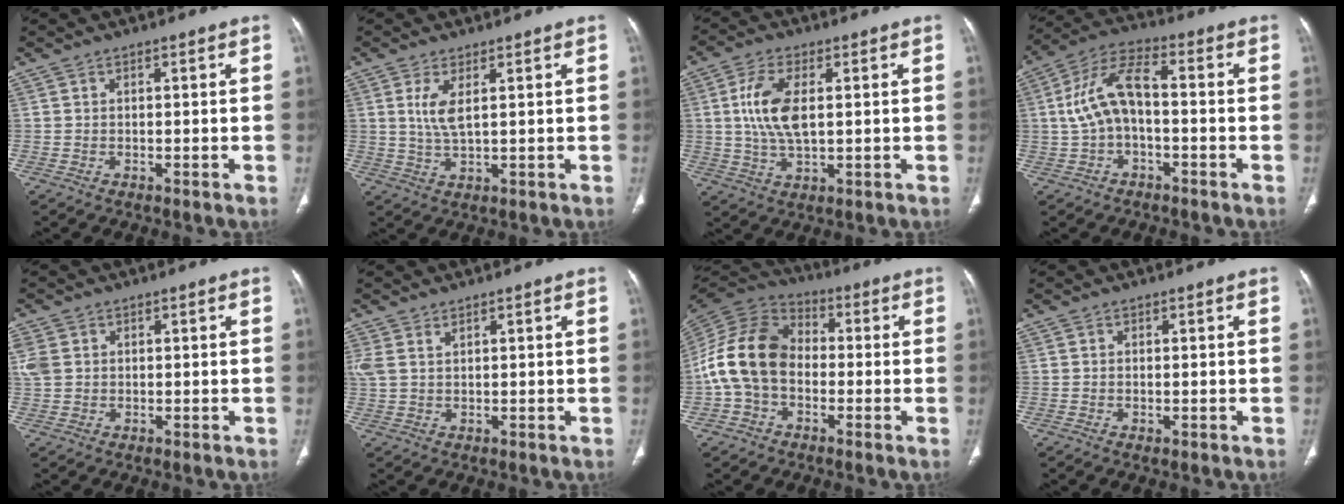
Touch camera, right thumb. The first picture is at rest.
{"total": 4.4, "force": [1.4, 1.3, 4.0], "torque": [-0.090, -0.012, 0.033]}
{"total": 9.3, "force": [1.3, 4.5, 8.1], "torque": [-0.169, -0.004, 0.027]}
{"total": 10.0, "force": [-0.8, 5.1, 8.6], "torque": [-0.173, 0.040, -0.022]}
{"total": 3.7, "force": [0.8, 2.9, 2.1], "torque": [-0.054, 0.009, 0.021]}
{"total": 2.9, "force": [1.6, 1.4, 1.9], "torque": [-0.054, 0.009, 0.045]}
{"total": 14.7, "force": [-1.9, 10.7, 9.9], "torque": [-0.189, 0.038, -0.046]}
{"total": 0.6, "force": [-0.2, 0.3, 0.5], "torque": [-0.014, -0.005, -0.003]}